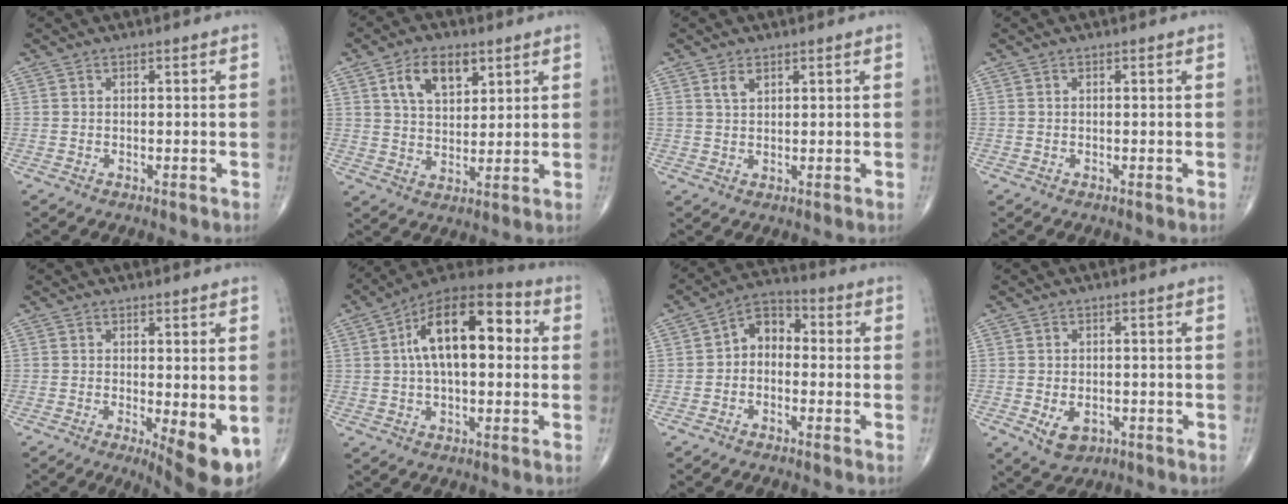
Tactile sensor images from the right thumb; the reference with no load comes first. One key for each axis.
{"total": 9.0, "fx": 4.3, "fy": 5.2, "fz": 6.0, "tx": -0.085, "ty": -0.017, "tz": 0.078}
{"total": 2.3, "fx": 1.4, "fy": 1.3, "fz": 1.4, "tx": -0.022, "ty": -0.005, "tz": 0.031}
{"total": 0.0}
{"total": 7.9, "fx": -1.4, "fy": 2.4, "fz": 7.4, "tx": -0.100, "ty": -0.020, "tz": -0.014}
{"total": 17.2, "fx": 2.9, "fy": 8.6, "fz": 14.6, "tx": -0.220, "ty": 0.036, "tz": 0.037}
{"total": 6.3, "fx": -0.6, "fy": 4.5, "fz": 4.3, "tx": -0.044, "ty": 0.030, "tz": -0.031}
{"total": 4.7, "fx": -1.6, "fy": 3.3, "fz": 3.0, "tx": -0.044, "ty": 0.002, "tz": -0.014}